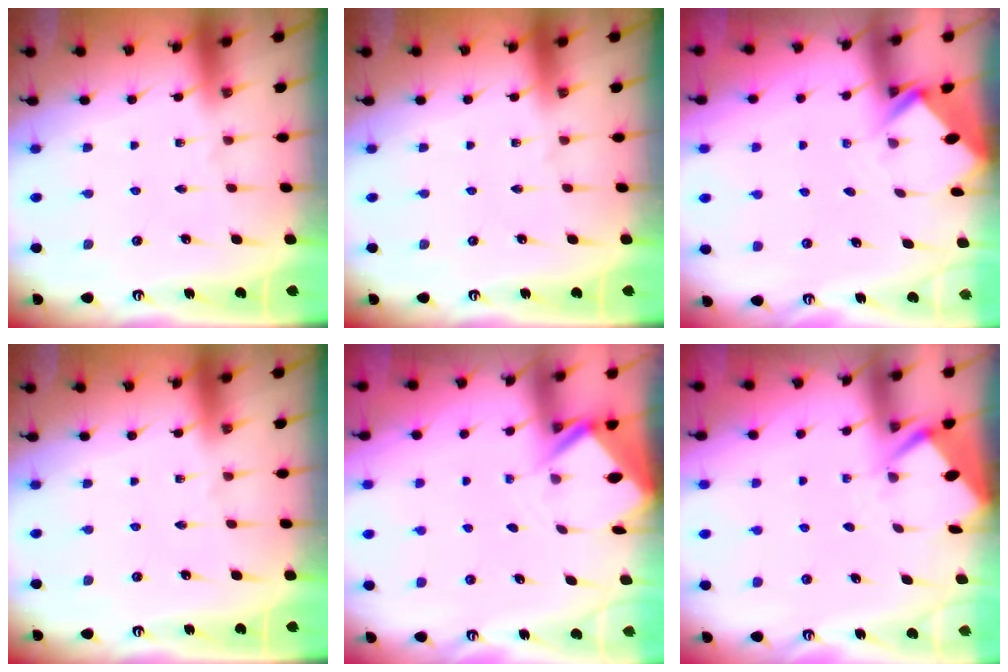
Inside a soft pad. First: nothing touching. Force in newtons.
{"total": 0.0}
{"total": 2.5, "press": 2.5, "slide": 0.2}
{"total": 0.0}
{"total": 3.1, "press": 3.1, "slide": 0.3}
{"total": 2.6, "press": 2.6, "slide": 0.4}